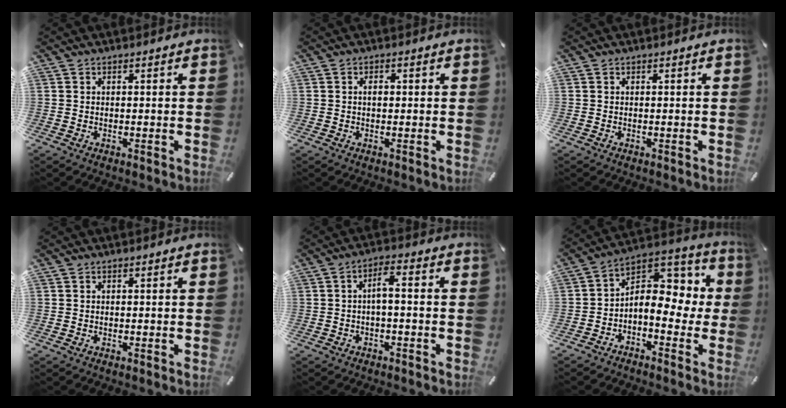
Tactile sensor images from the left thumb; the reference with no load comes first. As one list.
[{"total": 1.4, "force": [0.2, 0.8, 1.1], "torque": [-0.024, 0.005, 0.001]}, {"total": 0.0}, {"total": 0.0}, {"total": 4.1, "force": [-0.8, 1.3, 3.8], "torque": [-0.069, 0.015, -0.017]}, {"total": 9.8, "force": [-0.1, 7.4, 6.5], "torque": [-0.086, -0.014, -0.004]}]